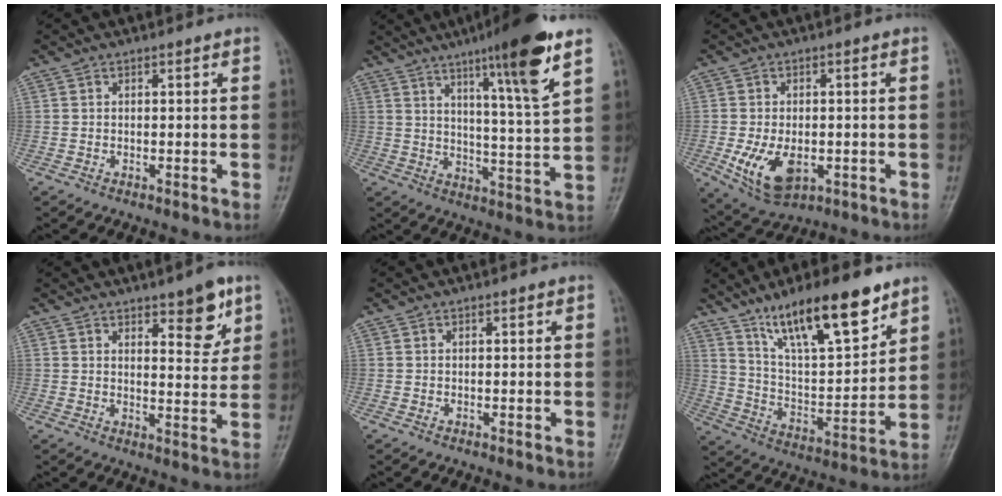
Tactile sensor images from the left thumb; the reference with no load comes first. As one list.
[{"total": 15.1, "force": [8.7, 0.9, 12.3], "torque": [-0.186, -0.047, 0.135]}, {"total": 9.3, "force": [-2.4, 5.6, 7.0], "torque": [-0.124, -0.006, -0.029]}, {"total": 8.0, "force": [4.6, 2.9, 5.8], "torque": [-0.057, -0.030, 0.062]}, {"total": 0.0}, {"total": 18.5, "force": [12.3, 5.3, 12.7], "torque": [-0.183, -0.059, 0.224]}]